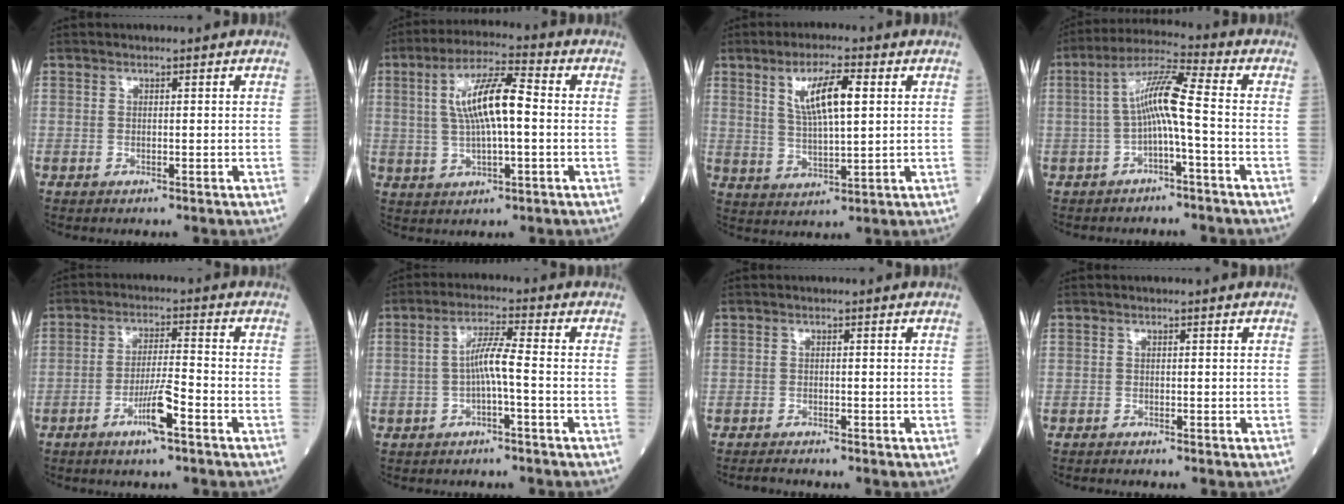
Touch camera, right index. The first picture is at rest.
{"total": 9.9, "force": [0.9, 2.0, 9.6], "torque": [-0.185, 0.018, 0.016]}
{"total": 8.2, "force": [2.8, 1.5, 7.5], "torque": [-0.140, 0.004, 0.055]}
{"total": 7.6, "force": [-1.0, 0.1, 7.6], "torque": [-0.142, 0.028, -0.019]}
{"total": 6.1, "force": [-3.3, 0.0, 5.1], "torque": [-0.098, -0.004, -0.062]}
{"total": 4.5, "force": [-1.0, -0.1, 4.4], "torque": [-0.082, 0.013, -0.017]}
{"total": 1.4, "force": [-1.4, -0.2, 0.2], "torque": [-0.009, -0.007, -0.025]}
{"total": 0.6, "force": [-0.6, -0.1, 0.0], "torque": [-0.005, -0.003, -0.010]}